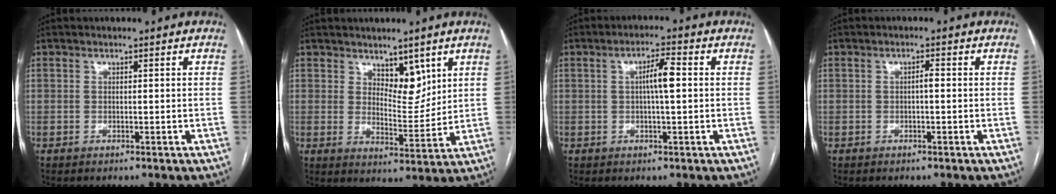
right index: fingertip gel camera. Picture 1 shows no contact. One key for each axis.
{"total": 5.9, "fx": 3.6, "fy": 2.7, "fz": 3.9, "tx": -0.057, "ty": -0.010, "tz": 0.063}
{"total": 4.2, "fx": 0.3, "fy": 0.4, "fz": 4.2, "tx": -0.074, "ty": 0.008, "tz": 0.004}
{"total": 1.1, "fx": -0.1, "fy": 0.2, "fz": 1.1, "tx": -0.017, "ty": 0.003, "tz": -0.001}